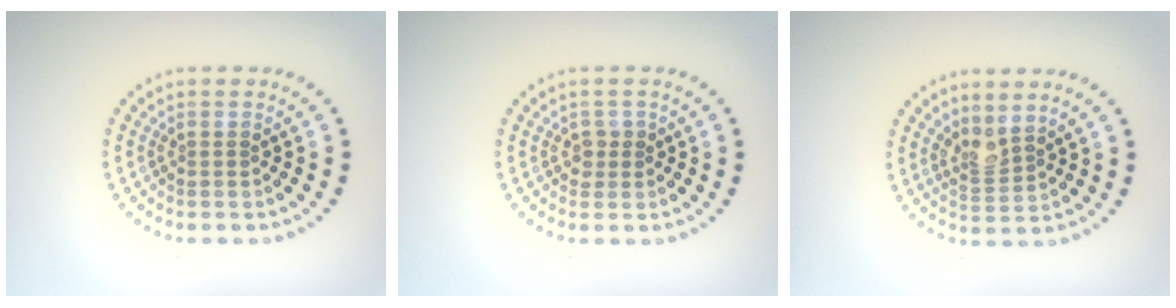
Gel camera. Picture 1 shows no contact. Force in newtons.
{"total": 1.4, "press": 1.2, "slide": 0.7}
{"total": 2.1, "press": 1.5, "slide": 1.5}